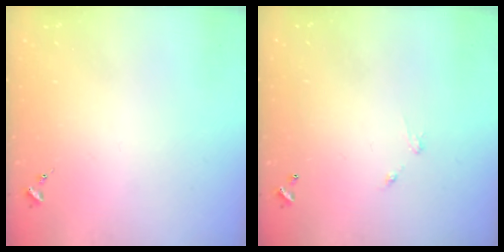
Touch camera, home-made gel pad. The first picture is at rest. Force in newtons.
{"total": 4.5, "press": 4.5, "slide": 0.3}